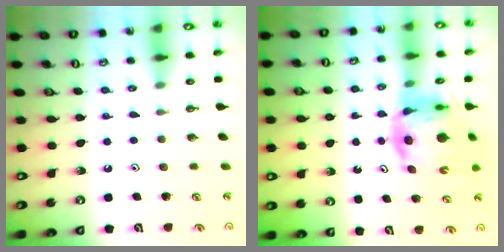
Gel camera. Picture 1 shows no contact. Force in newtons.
{"total": 9.7, "press": 9.7, "slide": 1.1}